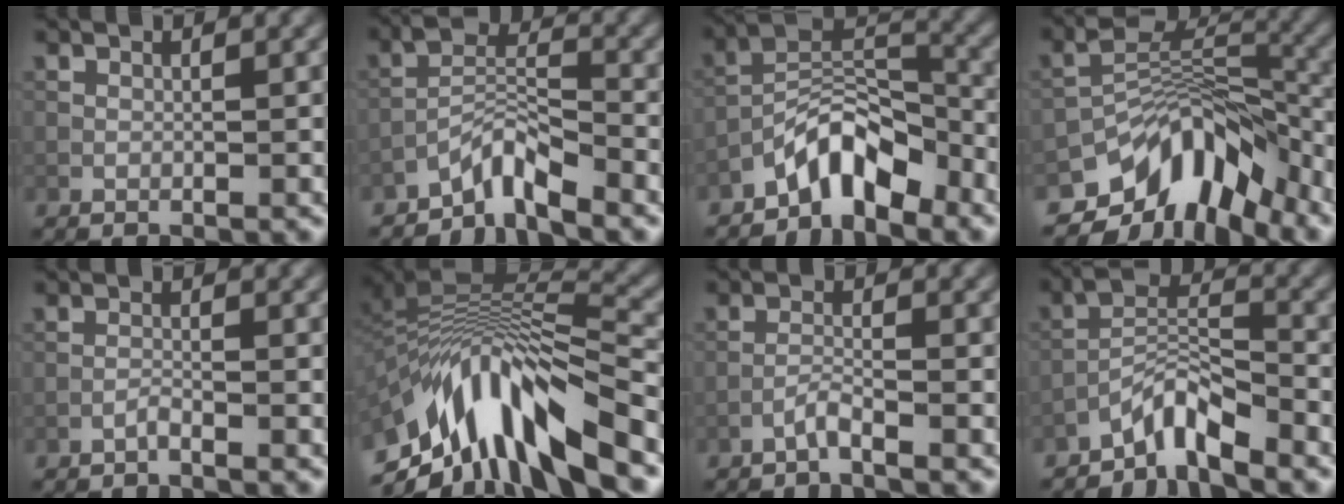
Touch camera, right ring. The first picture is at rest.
{"total": 3.7, "force": [-3.1, 0.7, 1.7], "torque": [-0.028, 0.013, -0.068]}
{"total": 5.8, "force": [-4.3, 2.1, 3.1], "torque": [-0.043, 0.013, -0.090]}
{"total": 9.6, "force": [-6.5, 4.7, 5.4], "torque": [-0.062, 0.002, -0.124]}
{"total": 0.8, "force": [-0.7, 0.0, 0.4], "torque": [-0.007, 0.005, -0.017]}
{"total": 13.0, "force": [-6.5, 4.6, 10.3], "torque": [-0.189, 0.018, -0.100]}
{"total": 1.5, "force": [-1.2, -0.1, 0.8], "torque": [-0.016, 0.006, -0.030]}
{"total": 4.2, "force": [-3.5, 0.9, 2.1], "torque": [-0.034, 0.013, -0.075]}